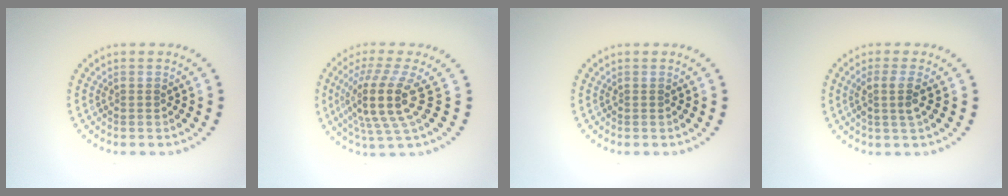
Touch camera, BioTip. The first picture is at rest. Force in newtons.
{"total": 5.0, "press": 3.7, "slide": 3.3}
{"total": 0.0}
{"total": 2.2, "press": 1.8, "slide": 1.2}